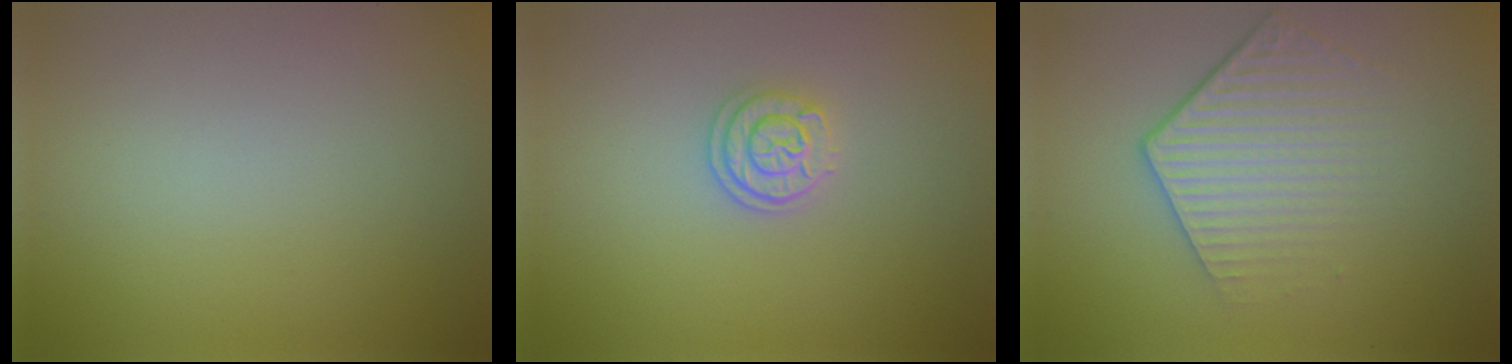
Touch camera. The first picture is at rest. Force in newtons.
{"total": 2.2, "press": 2.1, "slide": 0.9}
{"total": 4.4, "press": 3.2, "slide": 3.0}